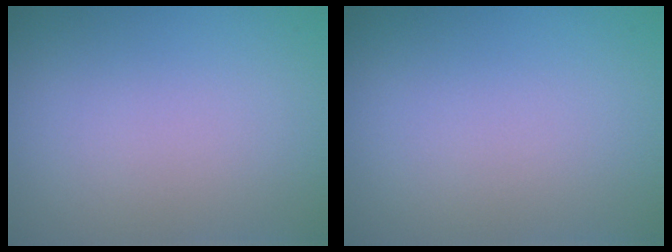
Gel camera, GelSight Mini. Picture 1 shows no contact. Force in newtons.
{"total": 0.0}